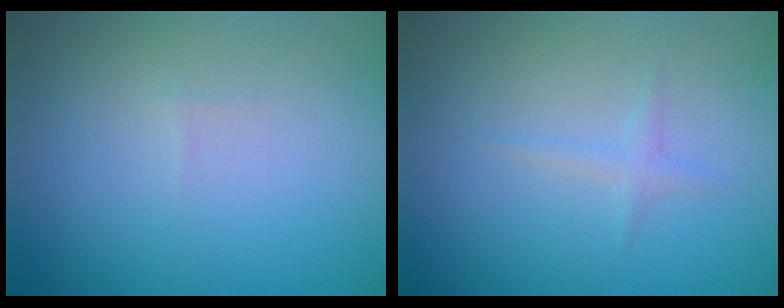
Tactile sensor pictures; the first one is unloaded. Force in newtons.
{"total": 0.8, "press": 0.8, "slide": 0.1}